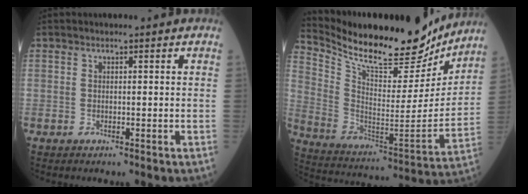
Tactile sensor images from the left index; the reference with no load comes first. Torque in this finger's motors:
{"motor_torque": [1.02, -1.12, 0.29, 0.06]}